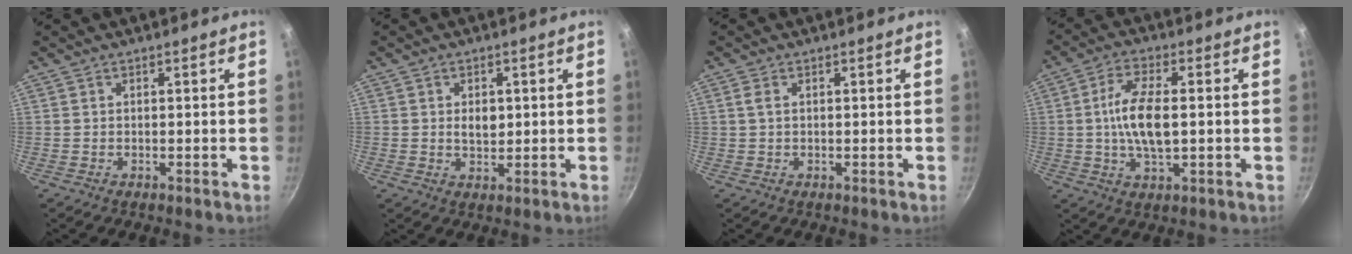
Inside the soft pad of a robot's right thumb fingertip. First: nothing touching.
{"total": 3.3, "force": [0.5, 2.5, 2.2], "torque": [-0.023, -0.008, 0.007]}
{"total": 1.6, "force": [0.4, 0.9, 1.2], "torque": [-0.024, 0.003, 0.006]}
{"total": 10.0, "force": [0.2, 4.2, 9.1], "torque": [-0.175, 0.007, -0.002]}